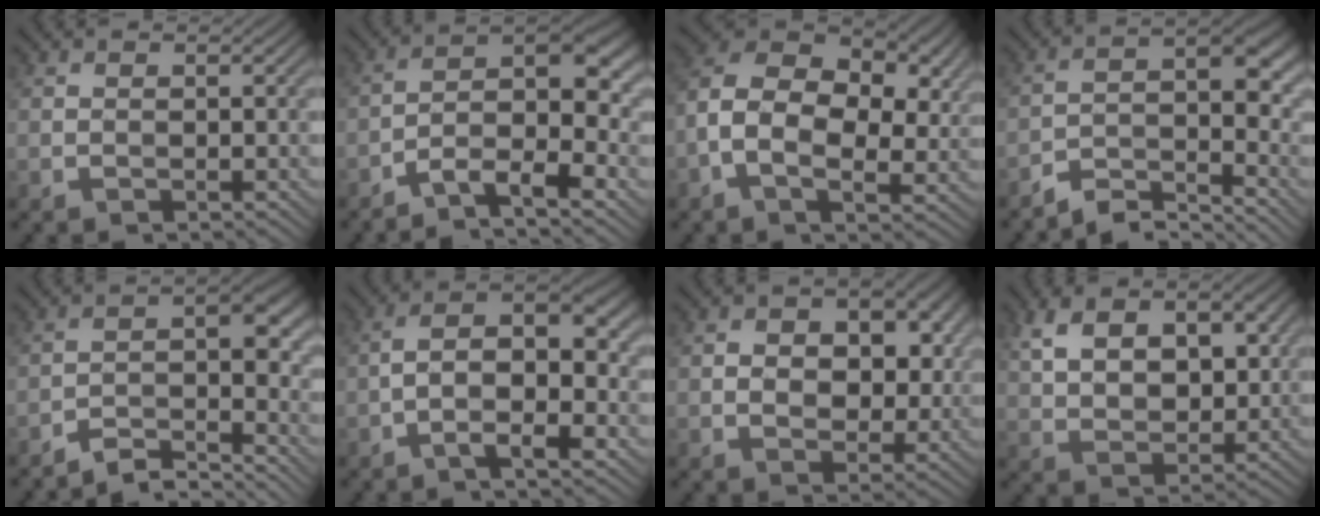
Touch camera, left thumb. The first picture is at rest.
{"total": 7.8, "force": [-4.8, 2.1, 5.8], "torque": [-0.084, 0.010, -0.096]}
{"total": 12.1, "force": [0.3, 8.2, 8.9], "torque": [-0.183, 0.005, -0.005]}
{"total": 6.5, "force": [-5.1, 2.0, 3.4], "torque": [-0.043, 0.002, -0.101]}
{"total": 5.9, "force": [-4.8, 1.3, 3.3], "torque": [-0.046, 0.007, -0.087]}
{"total": 7.7, "force": [-1.7, 3.2, 6.8], "torque": [-0.112, 0.017, -0.036]}
{"total": 7.9, "force": [1.2, 5.4, 5.6], "torque": [-0.089, -0.008, 0.017]}
{"total": 10.2, "force": [3.4, 6.1, 7.4], "torque": [-0.150, -0.001, 0.069]}